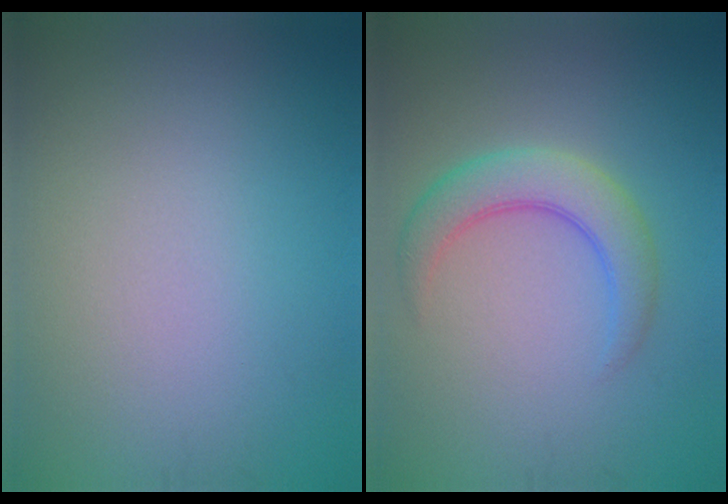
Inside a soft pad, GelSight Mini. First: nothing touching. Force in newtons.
{"total": 4.2, "press": 4.2, "slide": 0.1}